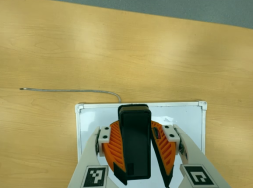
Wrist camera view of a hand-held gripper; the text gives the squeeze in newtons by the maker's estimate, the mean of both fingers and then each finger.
{"total": 9.6, "left": 9.6, "right": 9.7}